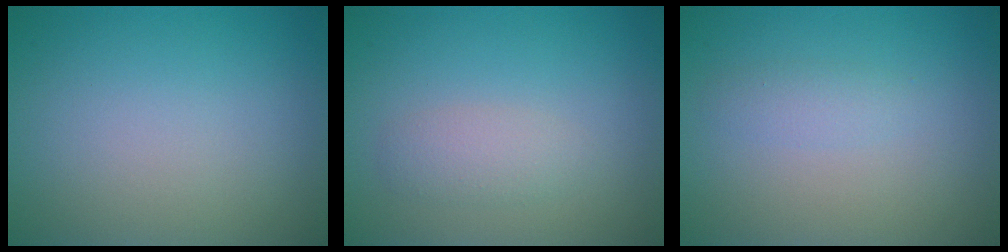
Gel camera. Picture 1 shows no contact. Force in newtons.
{"total": 1.9, "press": 1.9, "slide": 0.1}
{"total": 1.1, "press": 1.1, "slide": 0.0}